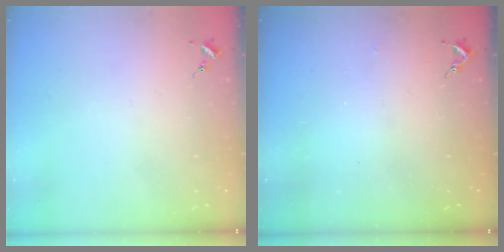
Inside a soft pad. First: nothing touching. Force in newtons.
{"total": 2.6, "press": 2.5, "slide": 0.3}